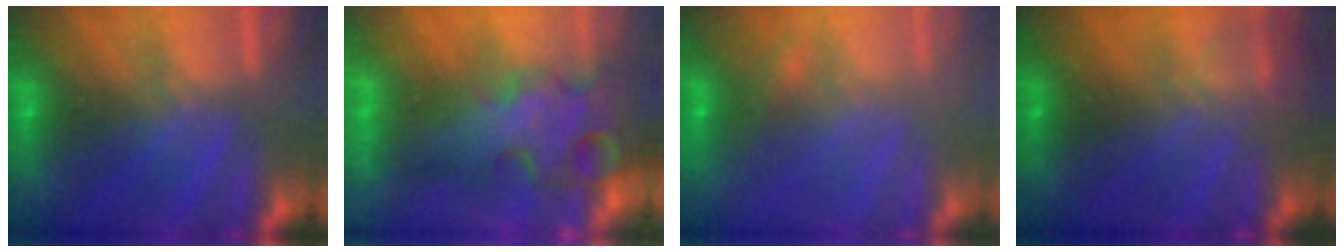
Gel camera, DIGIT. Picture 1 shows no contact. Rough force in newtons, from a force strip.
{"total": 7.1}
{"total": 2.2}
{"total": 2.3}